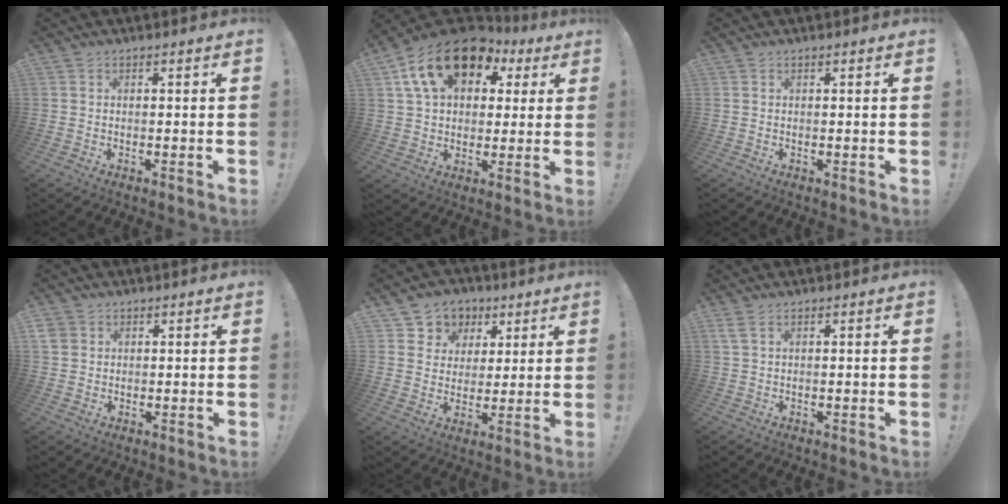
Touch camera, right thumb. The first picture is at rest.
{"total": 19.1, "force": [8.9, 12.1, 11.8], "torque": [-0.190, -0.030, 0.161]}
{"total": 0.0}
{"total": 3.7, "force": [1.4, 3.3, 1.0], "torque": [-0.010, -0.003, 0.027]}
{"total": 7.7, "force": [2.9, 7.0, 1.2], "torque": [-0.008, -0.024, 0.060]}
{"total": 2.3, "force": [1.1, 0.6, 2.0], "torque": [-0.039, 0.000, 0.022]}